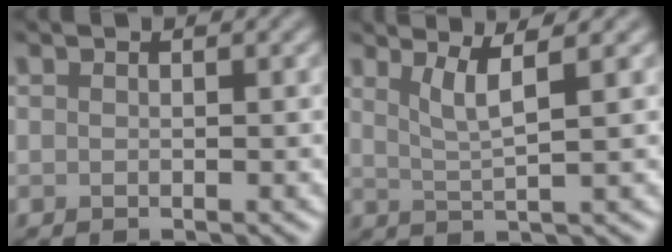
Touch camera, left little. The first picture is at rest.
{"total": 3.1, "force": [1.5, 0.5, 2.7], "torque": [-0.045, -0.002, 0.033]}